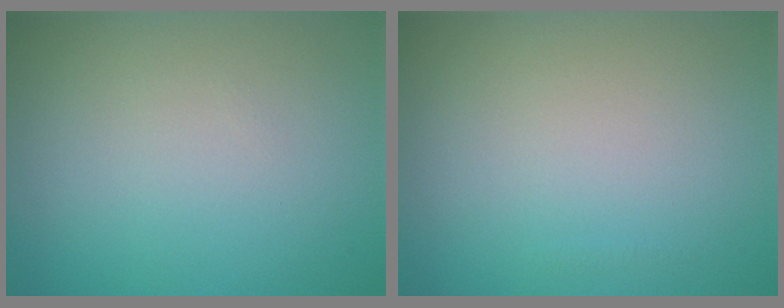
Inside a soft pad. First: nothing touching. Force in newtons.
{"total": 0.0}